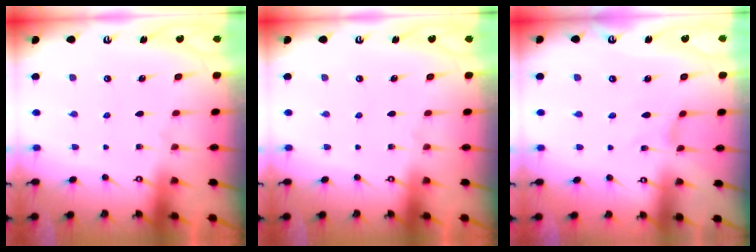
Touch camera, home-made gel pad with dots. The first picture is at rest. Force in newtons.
{"total": 0.0}
{"total": 0.6, "press": 0.6, "slide": 0.2}